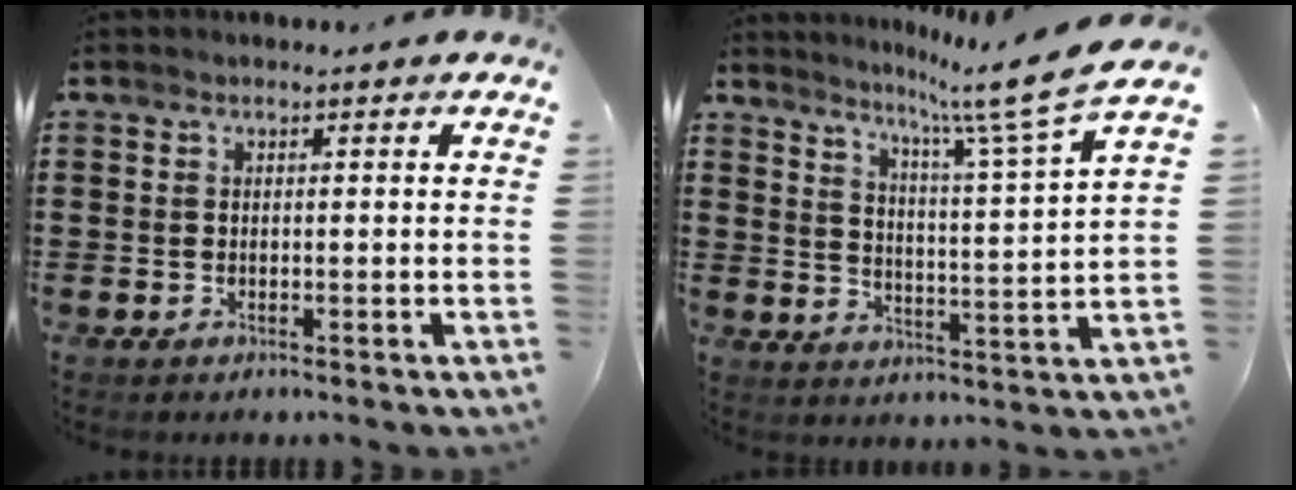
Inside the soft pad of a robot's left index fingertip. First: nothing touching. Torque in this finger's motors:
{"motor_torque": [-0.16, 0.34, -0.03, 0.09]}